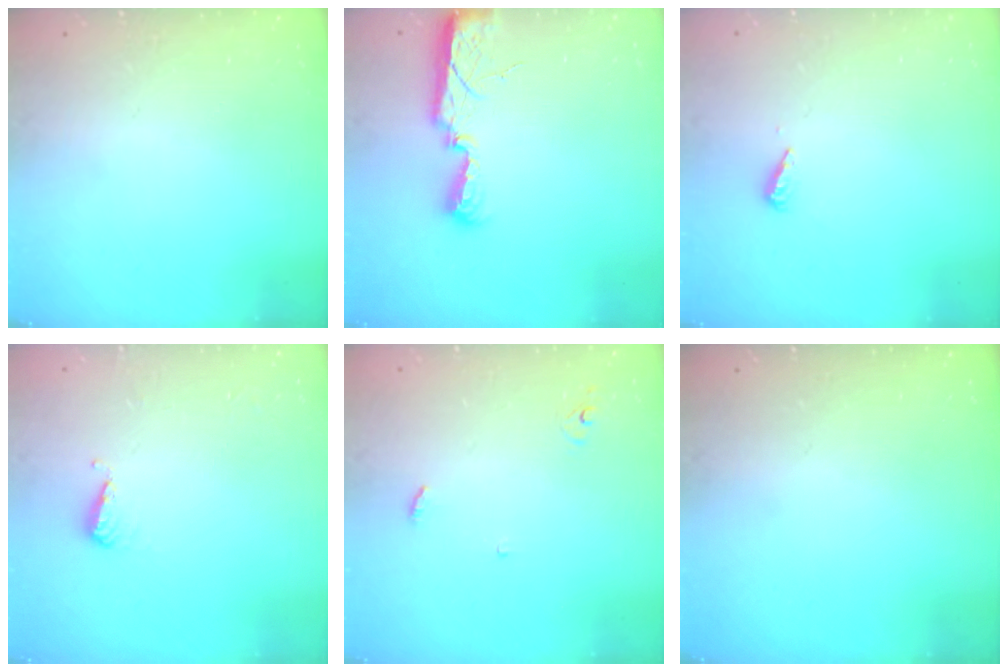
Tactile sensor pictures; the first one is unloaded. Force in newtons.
{"total": 10.7, "press": 9.0, "slide": 5.8}
{"total": 4.3, "press": 4.2, "slide": 0.6}
{"total": 5.2, "press": 5.1, "slide": 0.9}
{"total": 2.9, "press": 2.9, "slide": 0.2}
{"total": 0.0}